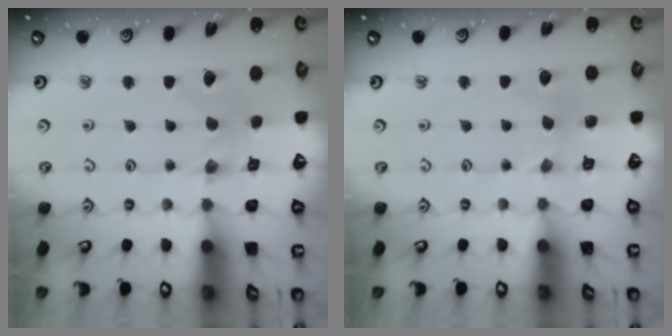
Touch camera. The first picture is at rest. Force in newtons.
{"total": 1.0, "press": 1.0, "slide": 0.2}